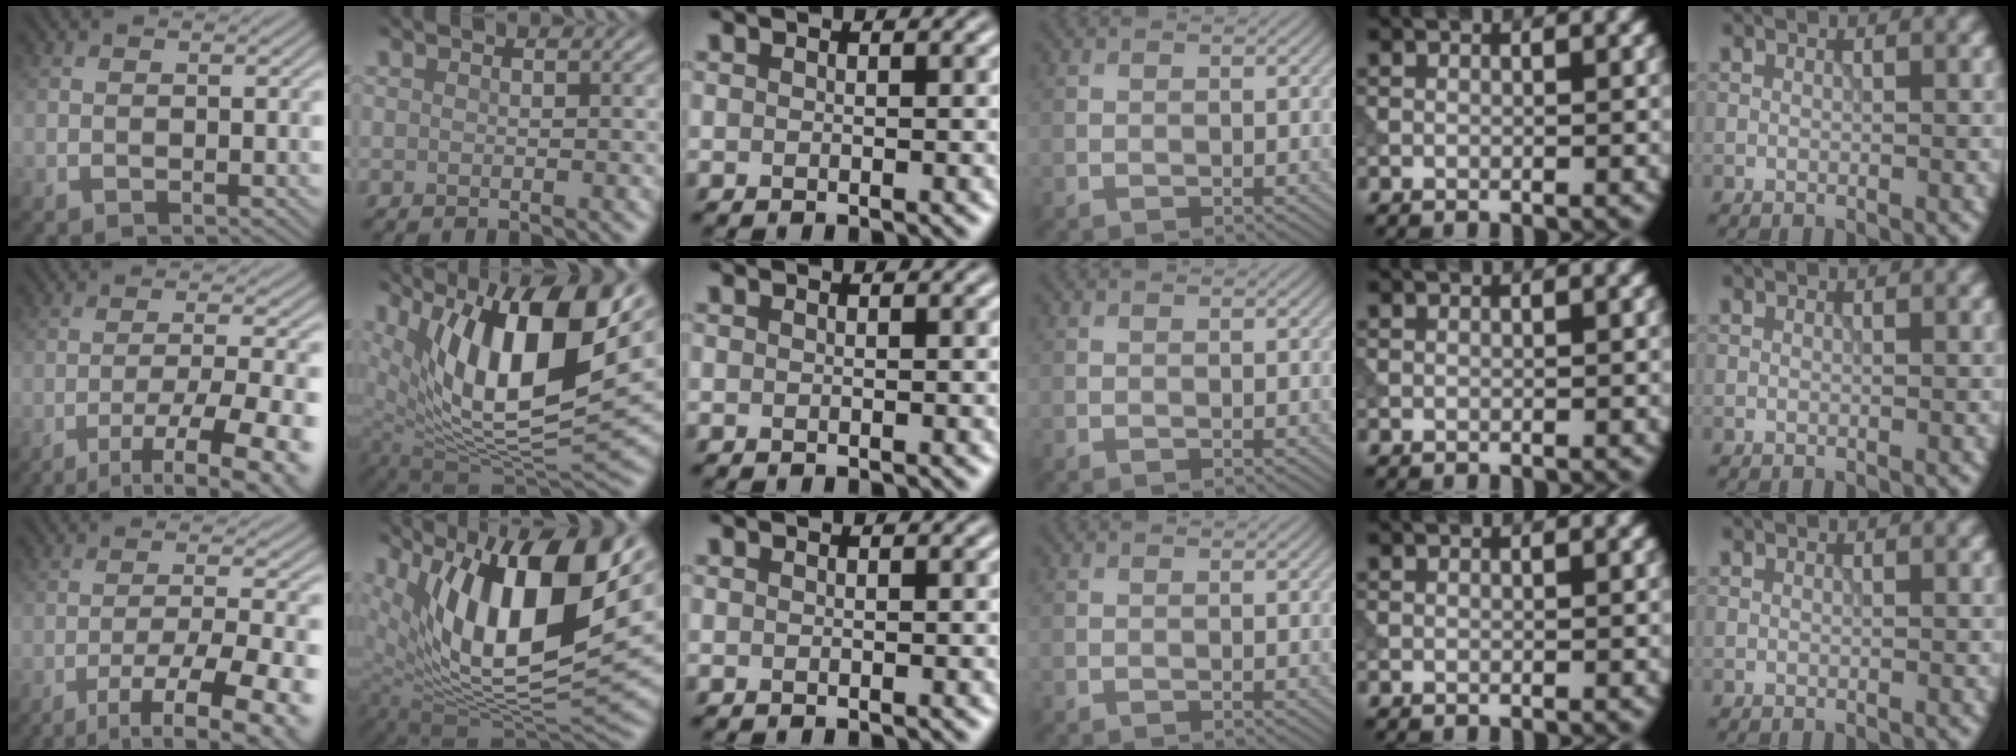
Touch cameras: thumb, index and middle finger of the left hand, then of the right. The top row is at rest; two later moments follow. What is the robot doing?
{"motion": "extract", "object": "tissue"}